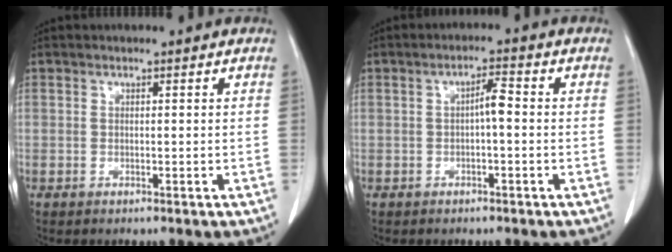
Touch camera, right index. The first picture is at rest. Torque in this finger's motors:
{"motor_torque": [0.42, -0.23, 0.11, 0.04]}